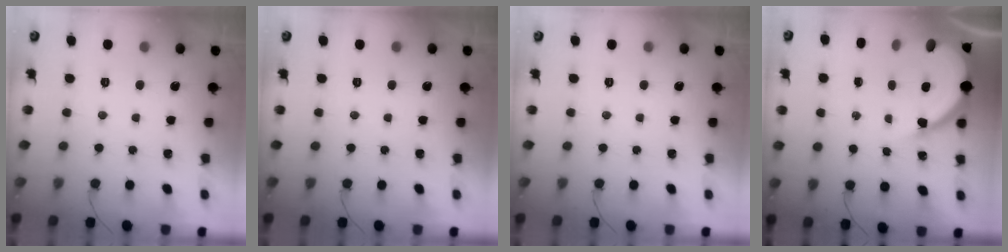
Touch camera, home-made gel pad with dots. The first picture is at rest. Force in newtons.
{"total": 0.0}
{"total": 0.0}
{"total": 12.1, "press": 12.0, "slide": 1.3}